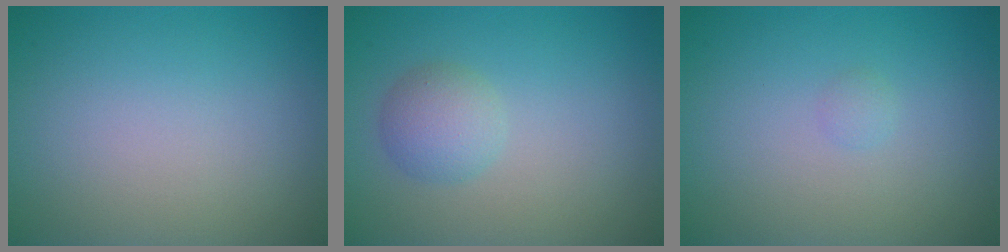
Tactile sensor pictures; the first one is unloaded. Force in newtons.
{"total": 2.4, "press": 2.4, "slide": 0.0}
{"total": 0.5, "press": 0.5, "slide": 0.0}